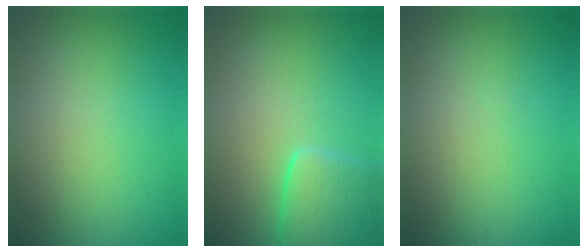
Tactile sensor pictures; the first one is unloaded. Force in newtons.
{"total": 5.0, "press": 5.0, "slide": 0.3}
{"total": 0.0}